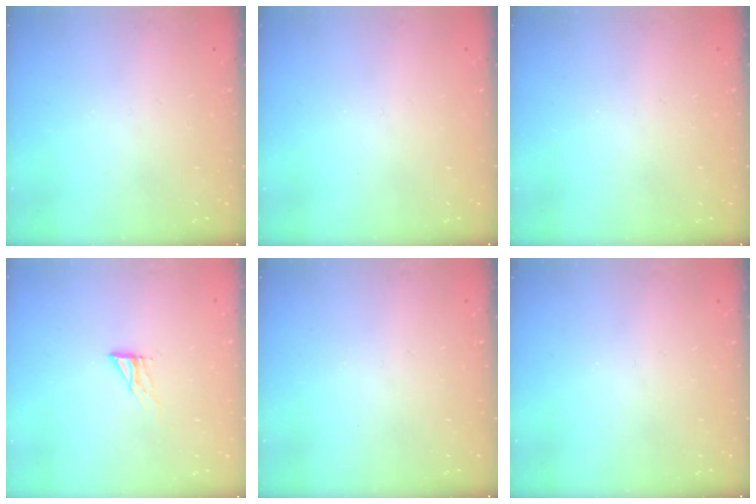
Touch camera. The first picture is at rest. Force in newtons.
{"total": 0.0}
{"total": 0.0}
{"total": 4.5, "press": 4.4, "slide": 0.4}
{"total": 0.0}
{"total": 0.0}